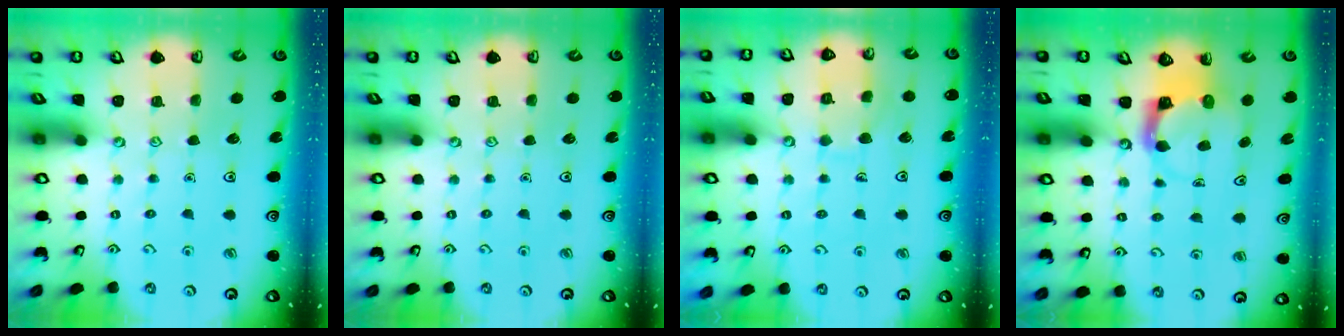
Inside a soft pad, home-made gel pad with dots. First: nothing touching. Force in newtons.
{"total": 0.0}
{"total": 7.3, "press": 7.2, "slide": 0.7}
{"total": 3.9, "press": 3.9, "slide": 0.4}